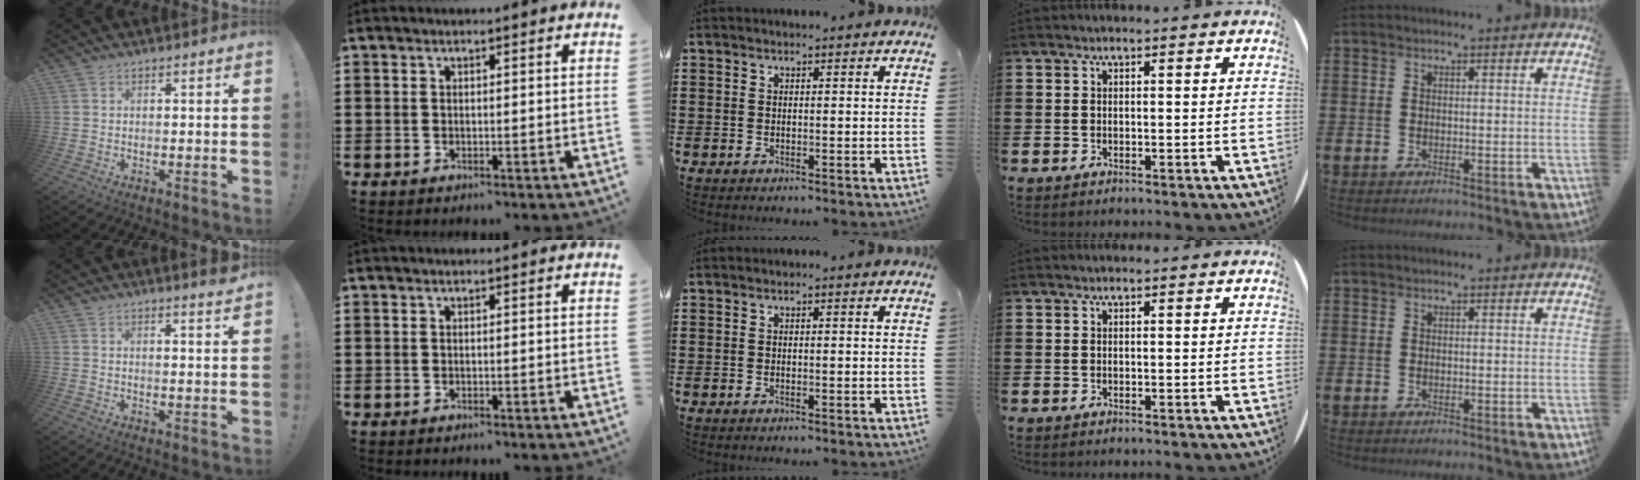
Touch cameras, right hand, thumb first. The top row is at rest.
{"thumb": {"total": 3.1, "force": [2.6, -0.3, 1.6], "torque": [-0.014, -0.023, 0.042]}}